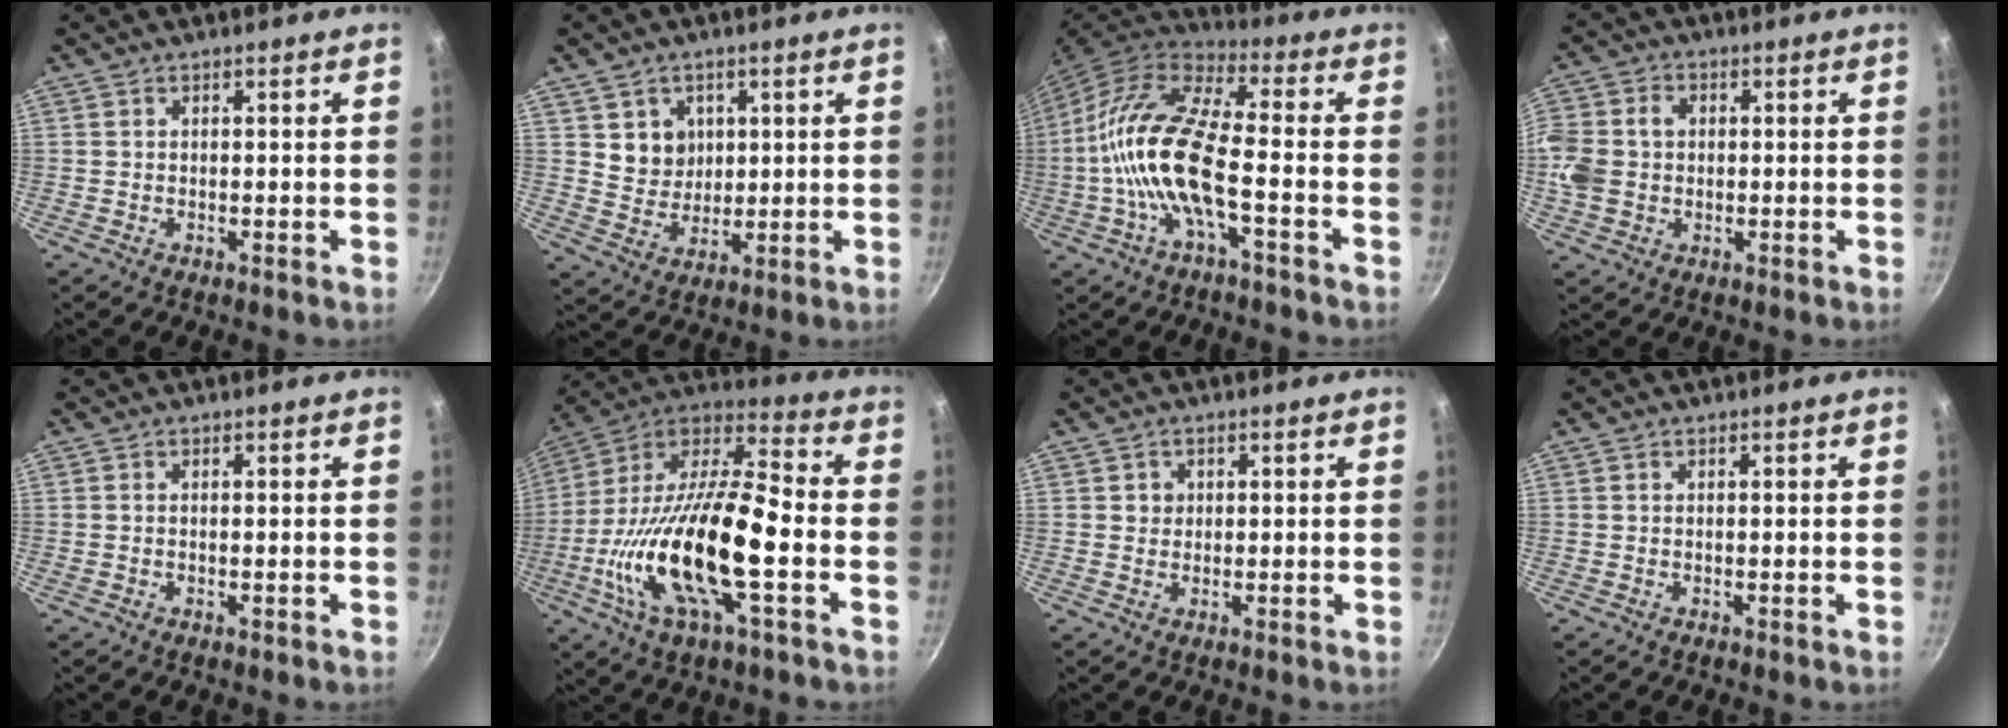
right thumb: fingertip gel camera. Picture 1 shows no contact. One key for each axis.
{"total": 6.4, "fx": 2.0, "fy": 5.7, "fz": 2.2, "tx": -0.013, "ty": -0.010, "tz": 0.044}
{"total": 16.8, "fx": -3.5, "fy": 5.9, "fz": 15.3, "tx": -0.301, "ty": 0.037, "tz": -0.084}
{"total": 11.0, "fx": 0.4, "fy": 9.1, "fz": 6.2, "tx": -0.142, "ty": 0.018, "tz": -0.001}
{"total": 0.0}
{"total": 24.6, "fx": -5.7, "fy": 8.5, "fz": 22.4, "tx": -0.417, "ty": 0.027, "tz": -0.117}
{"total": 1.7, "fx": 0.4, "fy": 1.6, "fz": 0.4, "tx": 0.002, "ty": 0.003, "tz": 0.005}
{"total": 0.0}